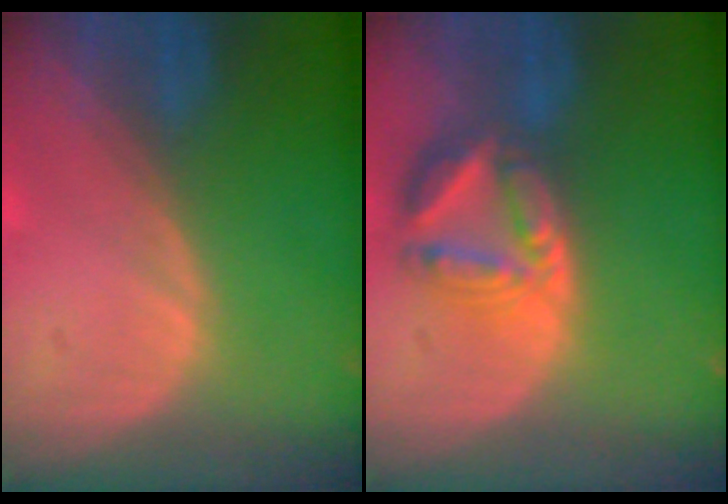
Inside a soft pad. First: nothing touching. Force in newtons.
{"total": 8.0, "press": 6.9, "slide": 4.0}